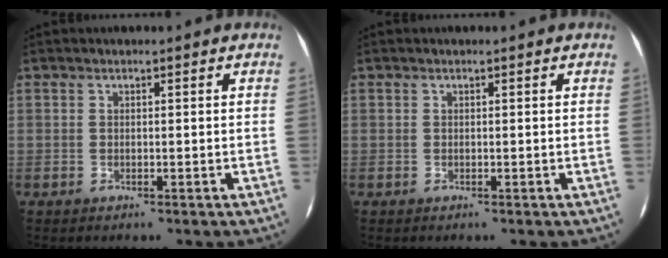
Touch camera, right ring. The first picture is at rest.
{"total": 0.0}